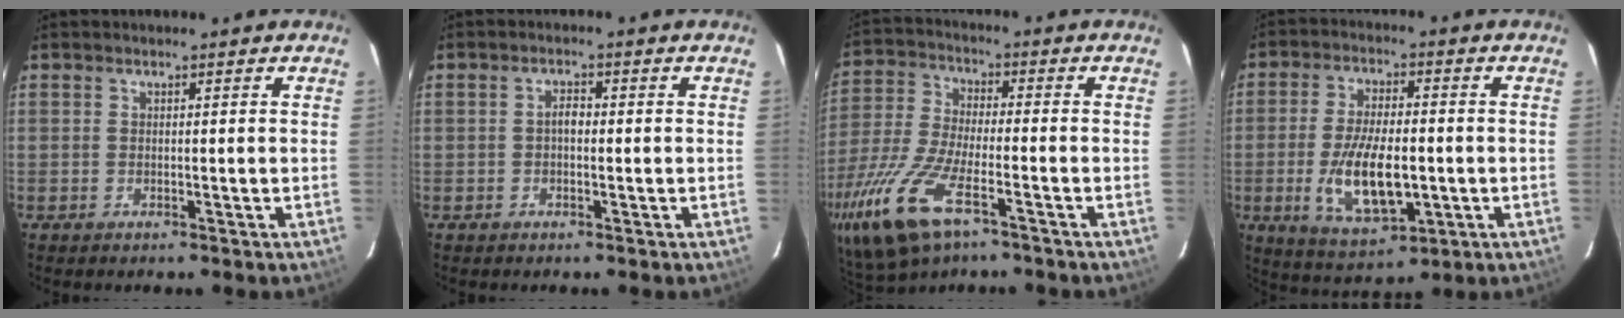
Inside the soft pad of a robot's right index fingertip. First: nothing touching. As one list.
[{"total": 1.7, "force": [-0.3, 1.0, 1.4], "torque": [-0.026, 0.009, -0.008]}, {"total": 19.5, "force": [-10.6, 7.5, 14.5], "torque": [-0.327, -0.049, -0.204]}, {"total": 13.2, "force": [-2.7, 5.5, 11.7], "torque": [-0.232, -0.016, -0.038]}]